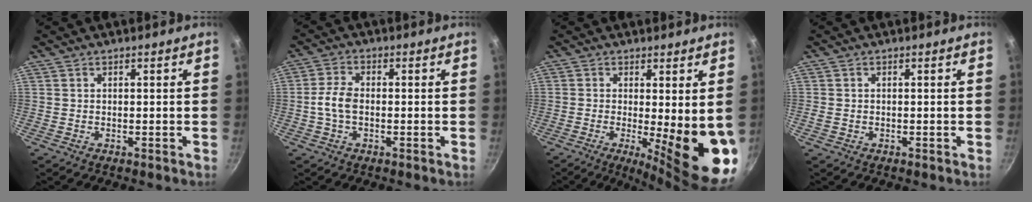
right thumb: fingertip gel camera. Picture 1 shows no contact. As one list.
[{"total": 4.9, "force": [-0.7, 3.0, 3.9], "torque": [-0.080, 0.018, -0.019]}, {"total": 14.0, "force": [-1.6, 3.8, 13.4], "torque": [-0.162, -0.027, -0.015]}, {"total": 1.0, "force": [-0.3, 0.8, 0.4], "torque": [-0.009, 0.001, -0.004]}]